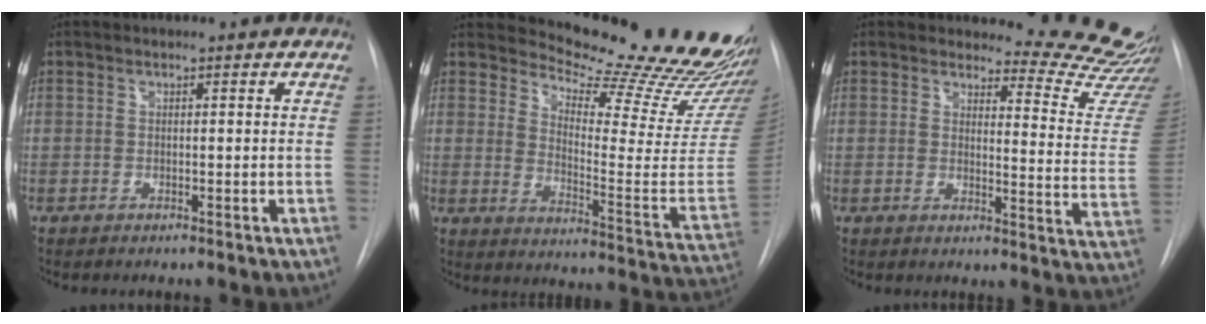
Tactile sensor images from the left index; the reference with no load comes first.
{"total": 24.2, "force": [22.2, 3.1, 9.2], "torque": [-0.125, -0.141, 0.267]}
{"total": 14.7, "force": [14.5, 1.3, 1.7], "torque": [0.009, -0.146, 0.133]}